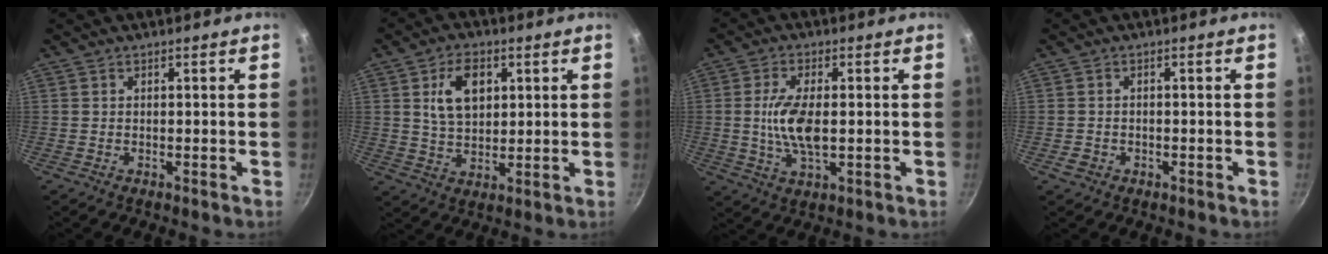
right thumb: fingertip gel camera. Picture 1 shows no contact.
{"total": 9.2, "force": [2.9, 5.9, 6.5], "torque": [-0.095, -0.011, 0.054]}
{"total": 8.8, "force": [0.0, 3.8, 7.9], "torque": [-0.157, -0.004, 0.000]}
{"total": 1.9, "force": [-0.8, 1.5, 0.9], "torque": [-0.017, 0.009, -0.010]}